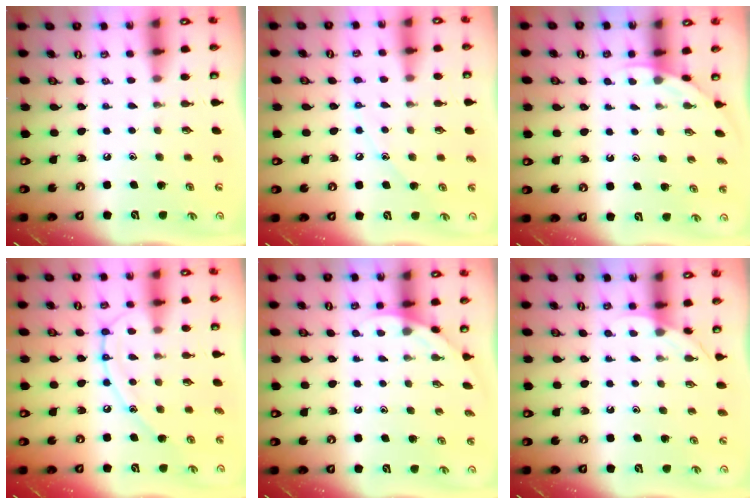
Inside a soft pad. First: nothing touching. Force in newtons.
{"total": 6.3, "press": 6.3, "slide": 0.3}
{"total": 1.9, "press": 1.9, "slide": 0.1}
{"total": 12.4, "press": 12.3, "slide": 1.1}
{"total": 2.0, "press": 2.0, "slide": 0.0}
{"total": 3.1, "press": 3.1, "slide": 0.3}